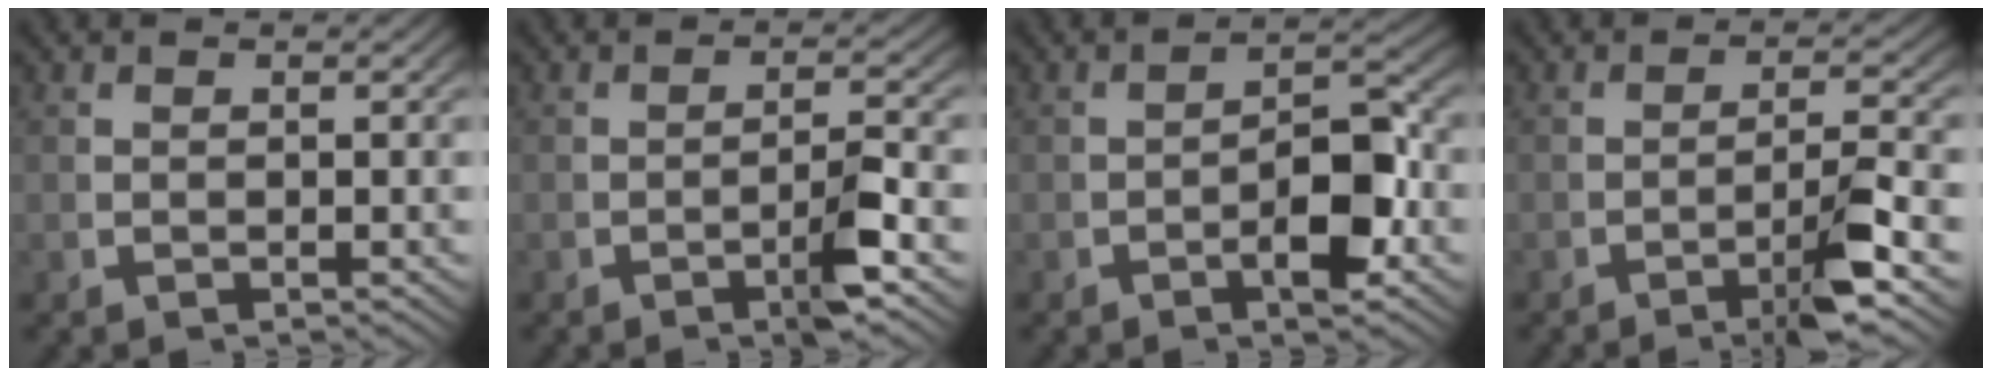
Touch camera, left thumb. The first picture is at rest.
{"total": 3.3, "force": [-1.1, 0.5, 3.0], "torque": [-0.048, 0.001, -0.021]}
{"total": 5.4, "force": [-0.9, 2.1, 4.9], "torque": [-0.074, -0.006, -0.014]}
{"total": 4.7, "force": [-1.8, 0.8, 4.2], "torque": [-0.067, -0.002, -0.032]}